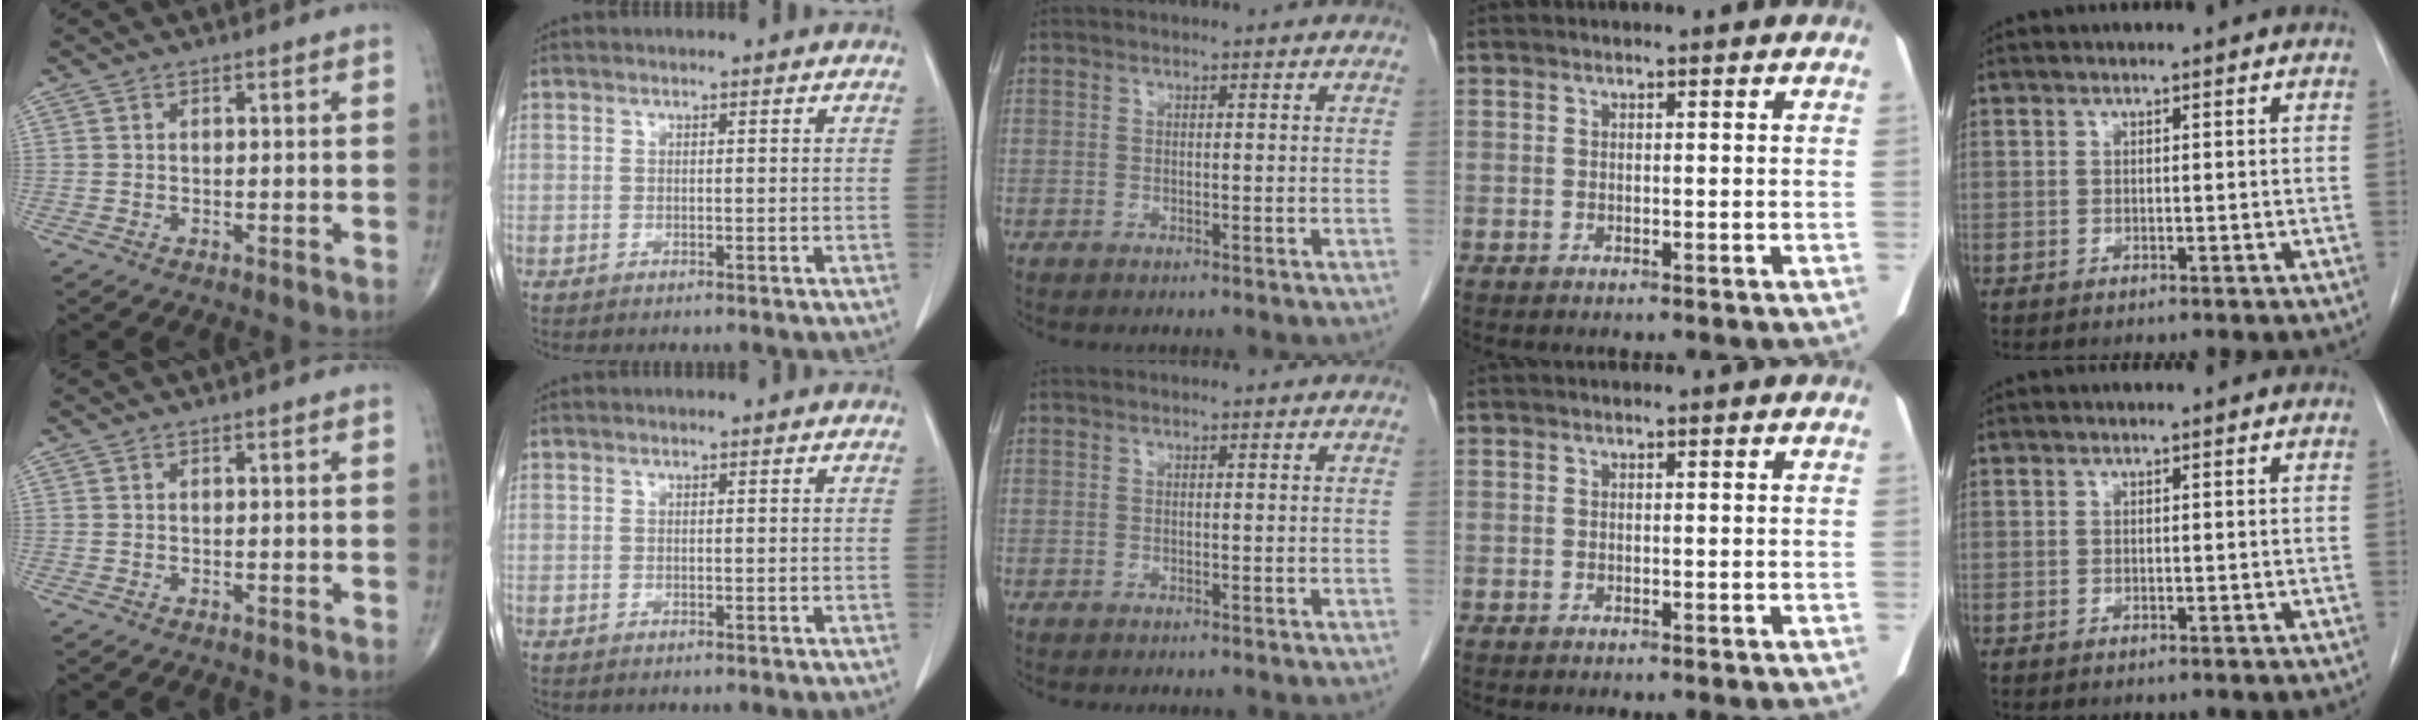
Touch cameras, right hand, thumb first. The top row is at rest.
{}